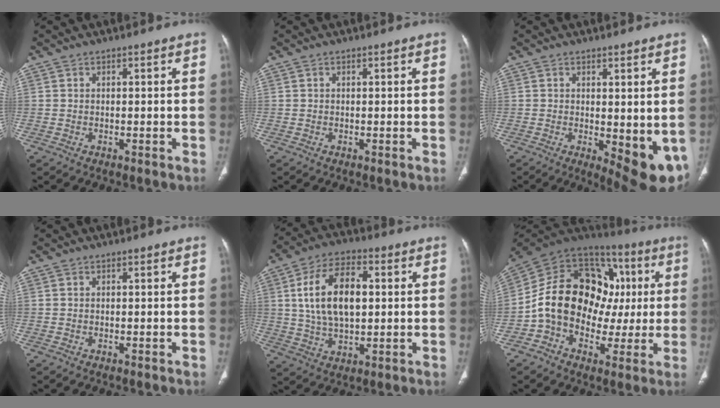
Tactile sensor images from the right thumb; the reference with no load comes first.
{"total": 0.0}
{"total": 9.5, "force": [-1.4, 3.4, 8.7], "torque": [-0.103, -0.024, -0.007]}
{"total": 0.0}
{"total": 14.5, "force": [2.3, 8.1, 11.8], "torque": [-0.203, 0.011, 0.041]}
{"total": 22.5, "force": [0.4, 16.9, 14.8], "torque": [-0.201, 0.055, 0.005]}